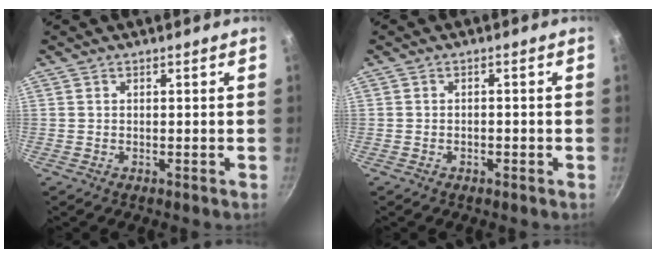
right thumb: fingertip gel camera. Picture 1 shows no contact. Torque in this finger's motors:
{"motor_torque": [-0.60, -0.05, -0.47, -0.13, 0.04]}